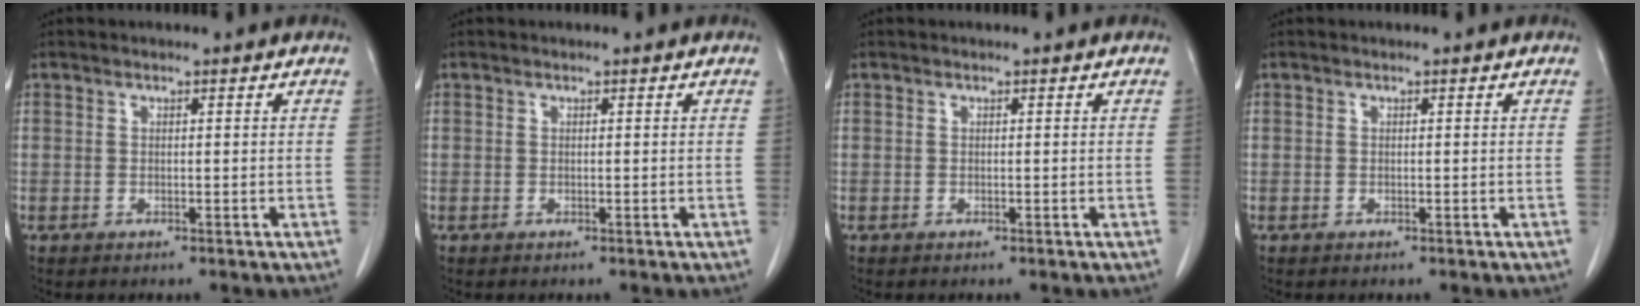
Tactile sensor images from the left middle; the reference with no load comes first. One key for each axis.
{"total": 0.0}
{"total": 0.0}
{"total": 0.0}